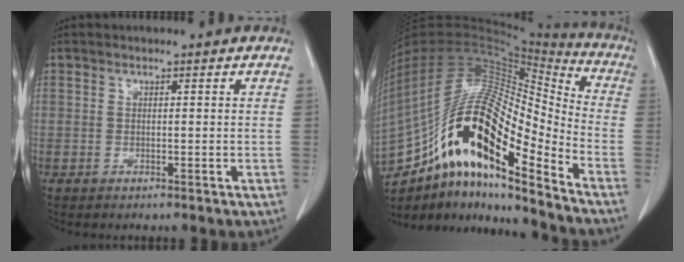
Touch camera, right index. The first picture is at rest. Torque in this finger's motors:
{"motor_torque": [1.91, -0.23, 1.05, 0.21]}